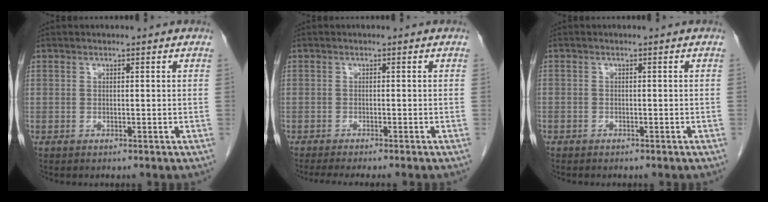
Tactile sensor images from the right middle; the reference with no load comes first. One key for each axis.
{"total": 6.3, "fx": -5.4, "fy": -0.2, "fz": 3.2, "tx": -0.027, "ty": -0.014, "tz": -0.081}
{"total": 0.9, "fx": -0.7, "fy": 0.6, "fz": 0.1, "tx": -0.005, "ty": 0.003, "tz": -0.010}